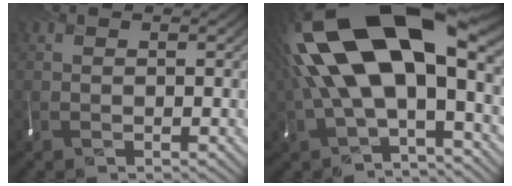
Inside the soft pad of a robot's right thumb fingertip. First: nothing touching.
{"total": 17.6, "force": [2.6, 7.8, 15.5], "torque": [-0.311, -0.003, 0.053]}